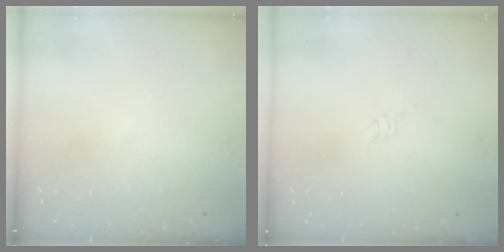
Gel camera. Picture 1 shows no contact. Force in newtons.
{"total": 2.6, "press": 2.6, "slide": 0.2}